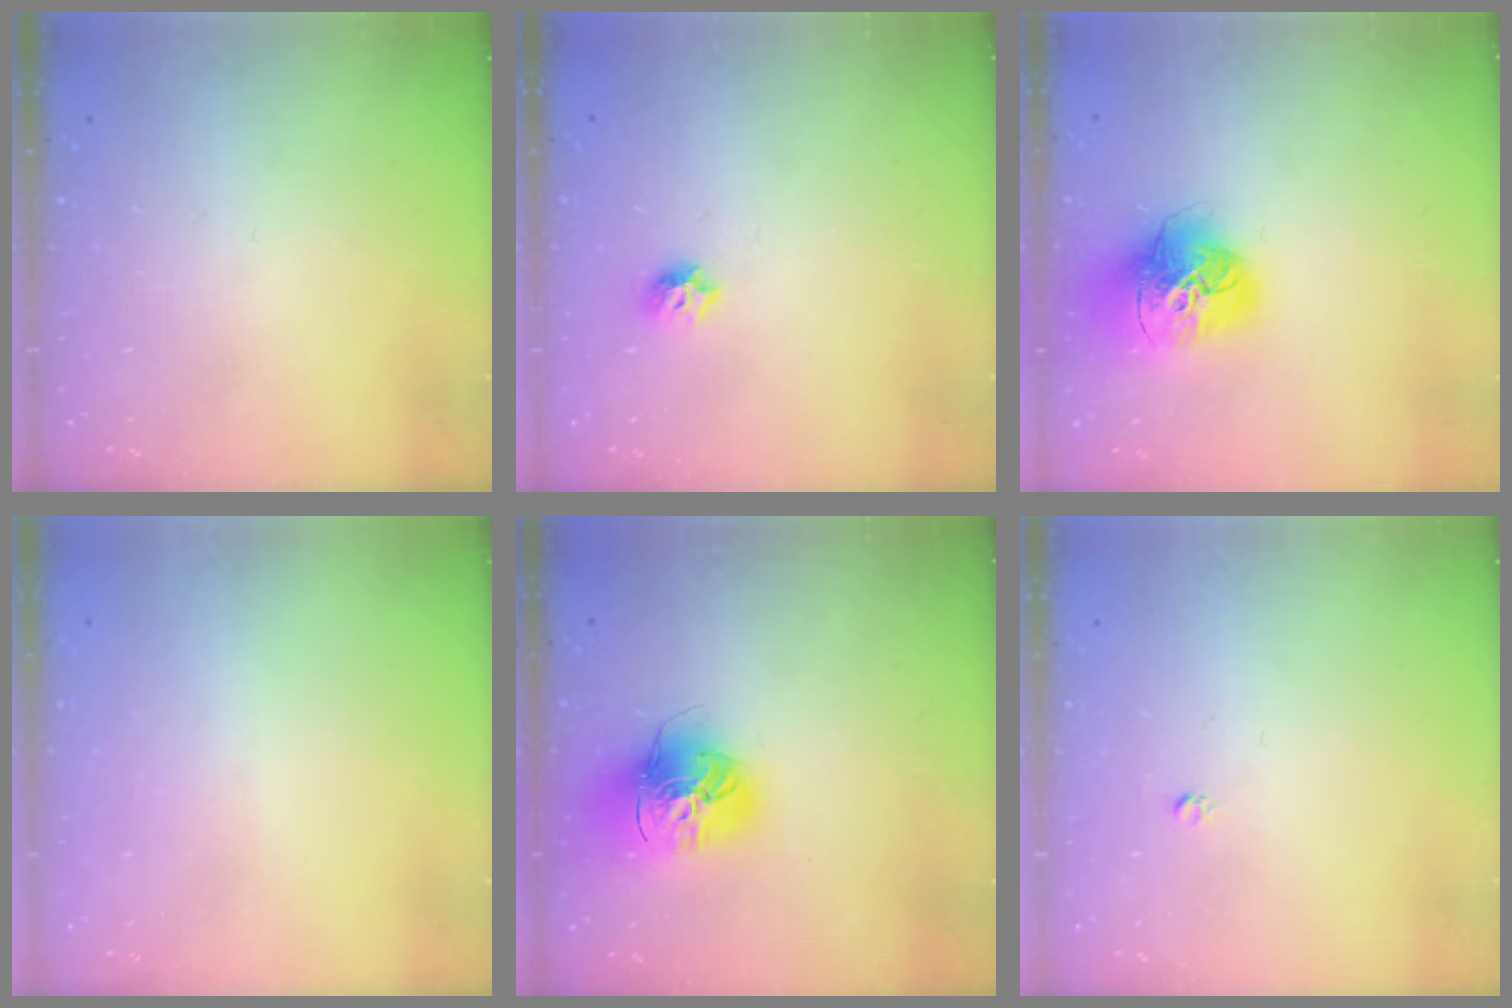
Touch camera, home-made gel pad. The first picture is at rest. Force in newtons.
{"total": 5.2, "press": 5.1, "slide": 0.9}
{"total": 18.0, "press": 17.9, "slide": 1.9}
{"total": 0.9, "press": 0.9, "slide": 0.1}
{"total": 16.3, "press": 16.2, "slide": 1.6}
{"total": 2.5, "press": 2.5, "slide": 0.2}